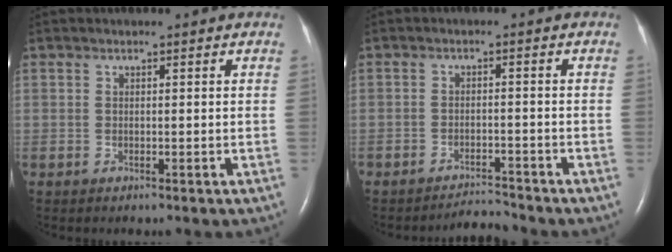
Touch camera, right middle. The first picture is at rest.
{"total": 2.9, "force": [-2.8, -0.5, -0.6], "torque": [0.006, -0.010, -0.042]}